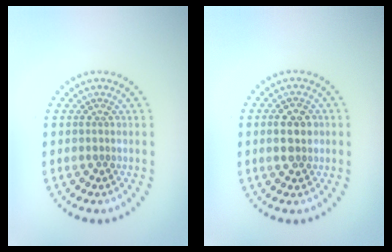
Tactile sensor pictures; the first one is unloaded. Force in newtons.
{"total": 2.9, "press": 2.9, "slide": 0.0}